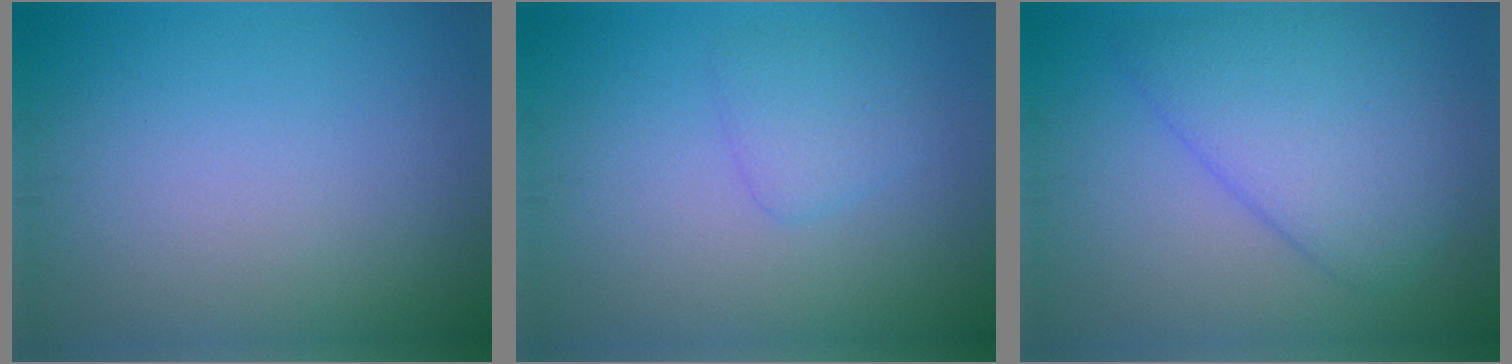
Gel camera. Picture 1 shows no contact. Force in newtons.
{"total": 1.9, "press": 1.9, "slide": 0.2}
{"total": 5.9, "press": 5.9, "slide": 0.4}